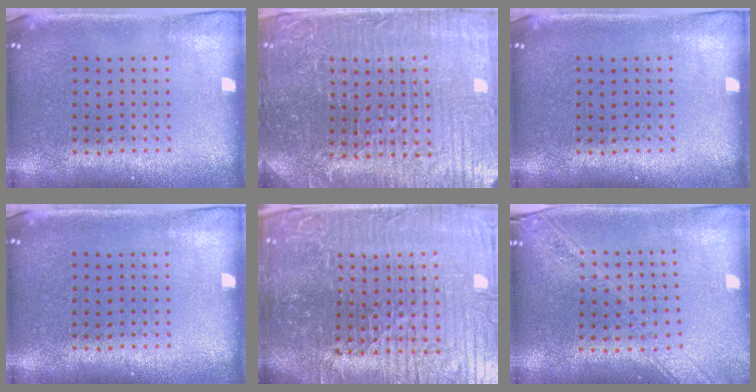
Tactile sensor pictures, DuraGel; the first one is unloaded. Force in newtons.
{"total": 5.7, "press": 5.3, "slide": 2.1}
{"total": 0.0}
{"total": 0.0}
{"total": 7.8, "press": 7.0, "slide": 3.5}
{"total": 2.0, "press": 1.8, "slide": 1.0}